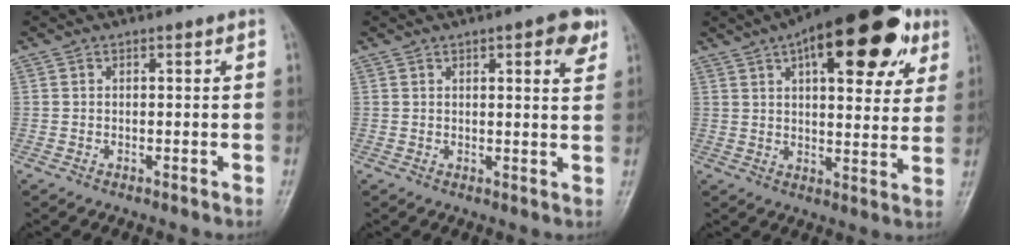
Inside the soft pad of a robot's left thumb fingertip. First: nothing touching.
{"total": 5.5, "force": [2.8, 1.6, 4.4], "torque": [-0.046, -0.010, 0.031]}
{"total": 23.7, "force": [11.2, 9.8, 18.4], "torque": [-0.234, -0.002, 0.156]}